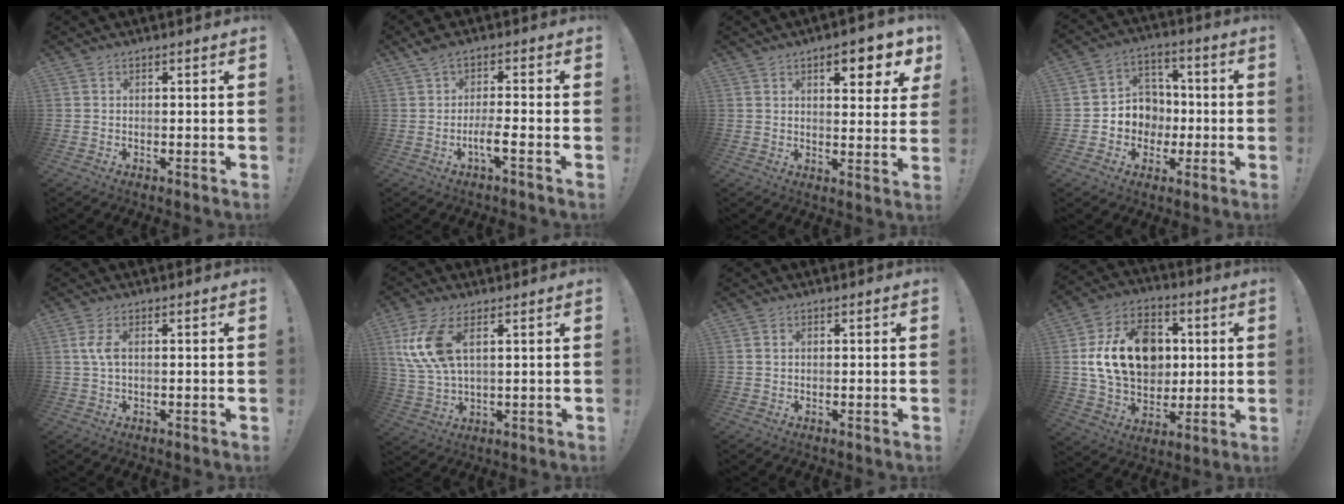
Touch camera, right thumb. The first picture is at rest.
{"total": 6.2, "force": [-1.3, 1.0, 6.0], "torque": [-0.128, -0.010, -0.027]}
{"total": 8.5, "force": [4.6, 2.5, 6.7], "torque": [-0.074, -0.023, 0.071]}
{"total": 9.5, "force": [-1.8, 9.0, 2.5], "torque": [-0.037, 0.015, -0.022]}
{"total": 3.8, "force": [0.5, 1.4, 3.4], "torque": [-0.073, 0.002, 0.008]}
{"total": 12.2, "force": [4.3, 5.8, 9.9], "torque": [-0.205, -0.012, 0.081]}
{"total": 0.9, "force": [0.3, 0.7, 0.4], "torque": [-0.002, 0.001, 0.004]}
{"total": 20.4, "force": [3.1, 15.5, 12.8], "torque": [-0.198, 0.002, 0.065]}